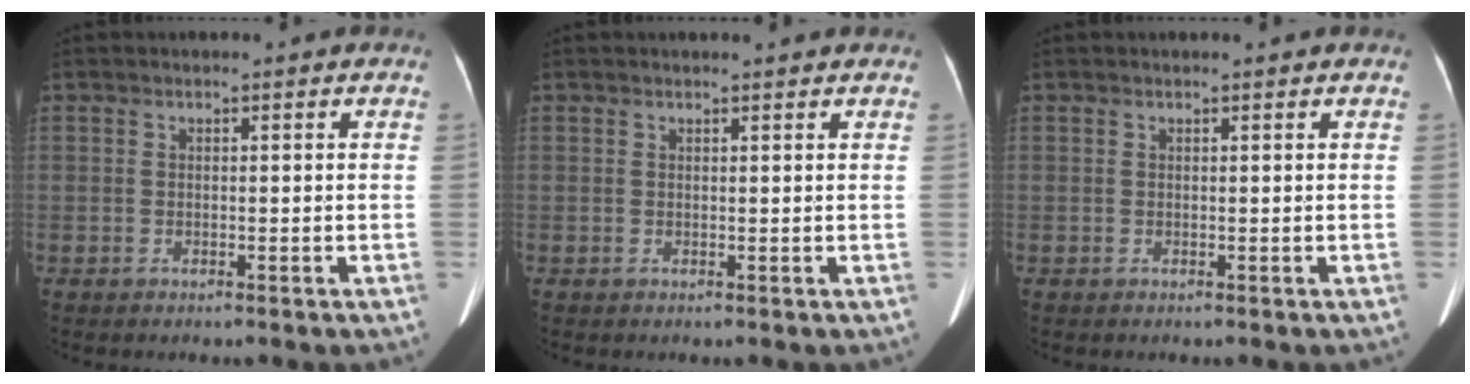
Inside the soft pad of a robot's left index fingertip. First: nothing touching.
{"total": 1.8, "force": [1.7, 0.0, 0.5], "torque": [-0.009, 0.005, 0.022]}
{"total": 0.8, "force": [0.8, 0.1, 0.2], "torque": [-0.010, 0.008, 0.010]}